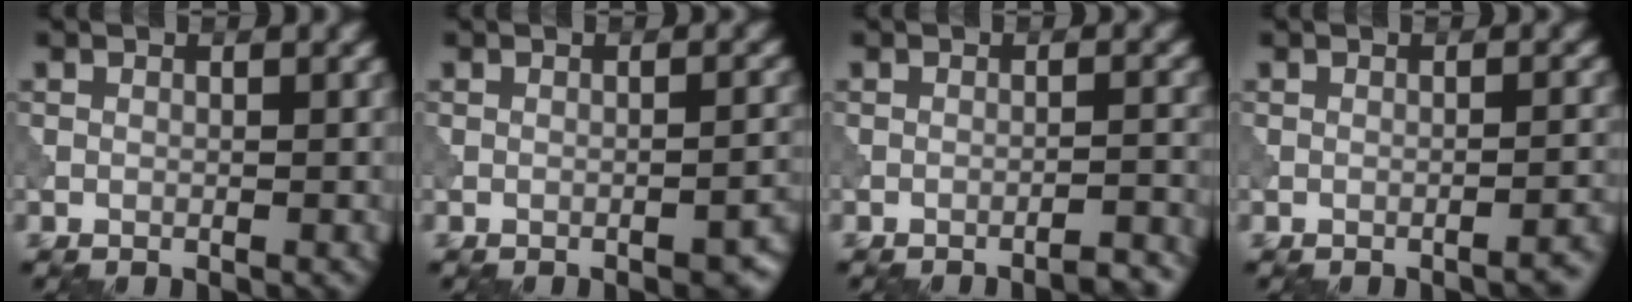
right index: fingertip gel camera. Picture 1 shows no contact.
{"total": 2.4, "force": [-1.7, 0.6, 1.6], "torque": [-0.018, 0.004, -0.022]}
{"total": 3.2, "force": [-2.8, 0.4, 1.5], "torque": [-0.017, 0.016, -0.042]}
{"total": 1.6, "force": [-1.2, 0.4, 0.9], "torque": [-0.003, 0.007, -0.020]}